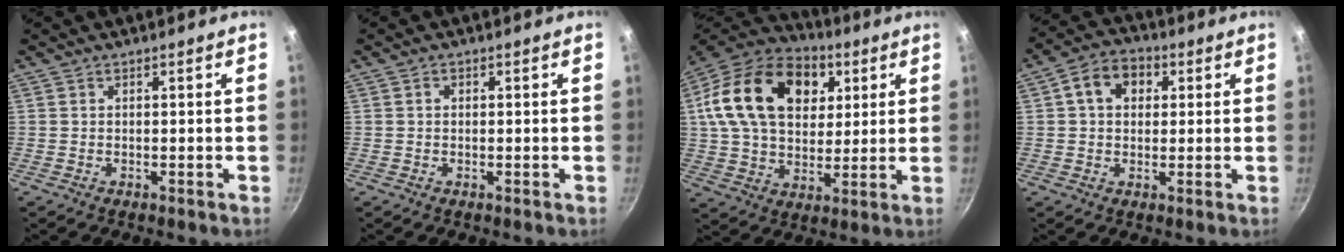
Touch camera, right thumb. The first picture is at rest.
{"total": 0.9, "force": [0.2, 0.8, 0.5], "torque": [-0.006, 0.006, 0.002]}
{"total": 25.0, "force": [7.8, 16.8, 16.8], "torque": [-0.275, 0.003, 0.125]}
{"total": 8.4, "force": [2.3, 6.3, 5.0], "torque": [-0.057, 0.014, 0.023]}